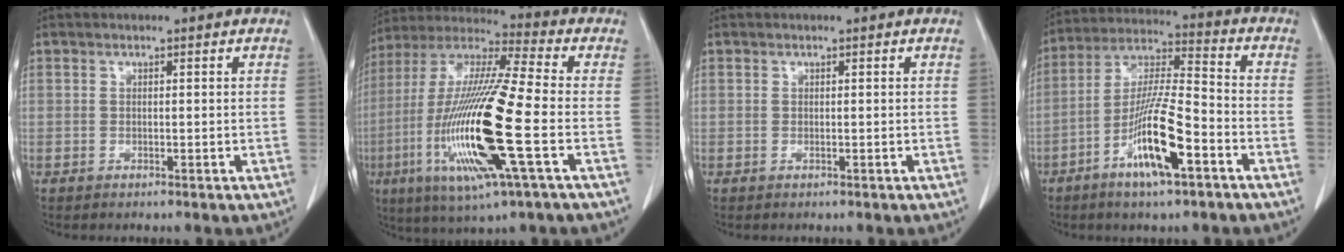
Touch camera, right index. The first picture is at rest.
{"total": 21.3, "force": [-5.3, 1.4, 20.5], "torque": [-0.446, -0.026, -0.103]}
{"total": 0.0}
{"total": 13.0, "force": [-5.9, 1.4, 11.5], "torque": [-0.224, -0.010, -0.109]}